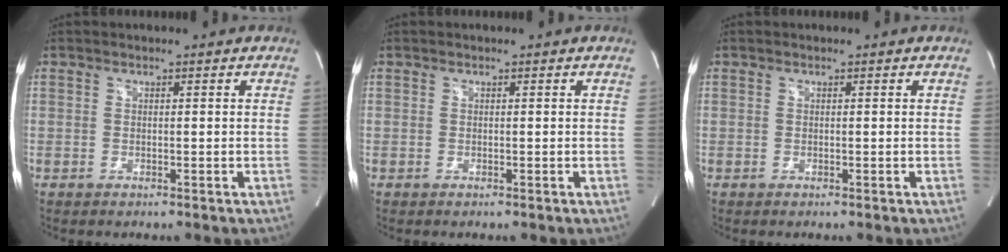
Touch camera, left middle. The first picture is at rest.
{"total": 0.0}
{"total": 0.0}